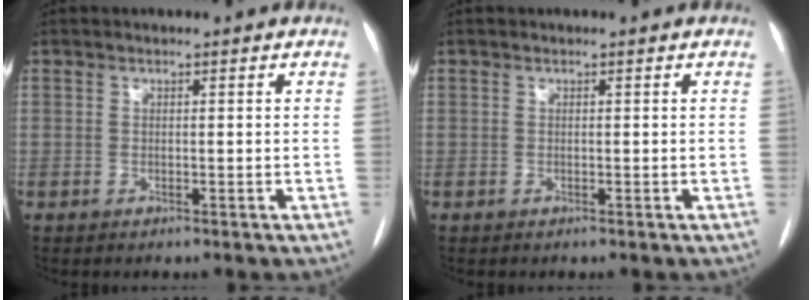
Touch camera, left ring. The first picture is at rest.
{"total": 0.0}